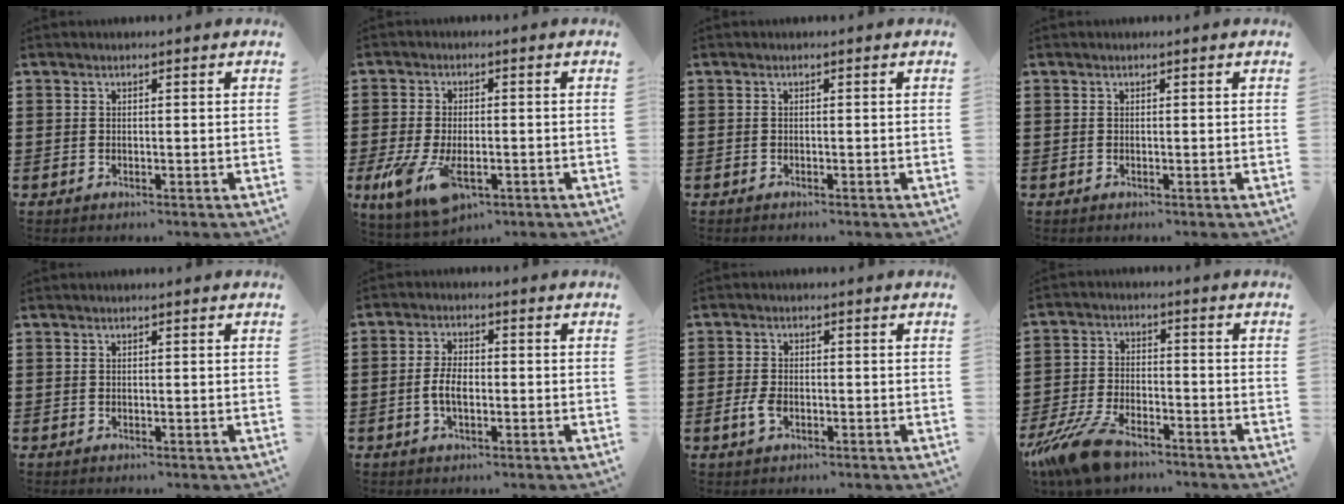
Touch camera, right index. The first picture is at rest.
{"total": 8.5, "force": [-3.2, 3.9, 6.8], "torque": [-0.165, -0.019, -0.060]}
{"total": 0.0}
{"total": 0.0}
{"total": 0.0}
{"total": 4.3, "force": [-0.9, 2.2, 3.6], "torque": [-0.086, -0.001, -0.023]}
{"total": 3.0, "force": [-1.1, 1.8, 2.2], "torque": [-0.062, -0.008, -0.024]}
{"total": 9.6, "force": [-7.3, 3.3, 5.3], "torque": [-0.135, 0.009, -0.145]}